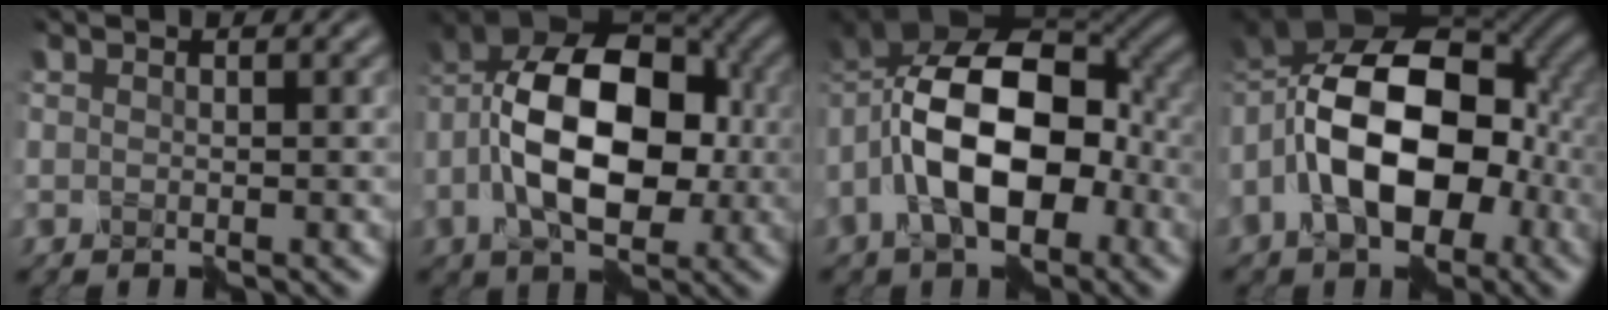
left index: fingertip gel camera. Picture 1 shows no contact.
{"total": 12.0, "force": [-1.4, 7.1, 9.6], "torque": [-0.152, 0.019, -0.036]}
{"total": 12.6, "force": [-3.0, 7.3, 9.9], "torque": [-0.157, 0.015, -0.069]}
{"total": 14.2, "force": [-3.4, 8.2, 11.0], "torque": [-0.181, 0.017, -0.079]}